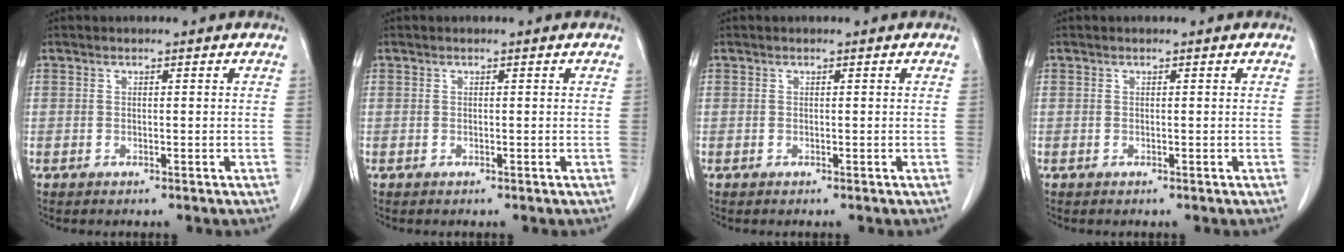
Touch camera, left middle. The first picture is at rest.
{"total": 0.0}
{"total": 0.0}
{"total": 0.0}